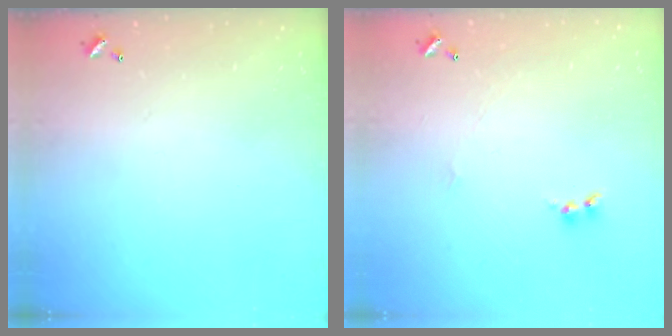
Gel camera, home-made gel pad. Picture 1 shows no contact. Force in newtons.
{"total": 1.7, "press": 1.6, "slide": 0.6}